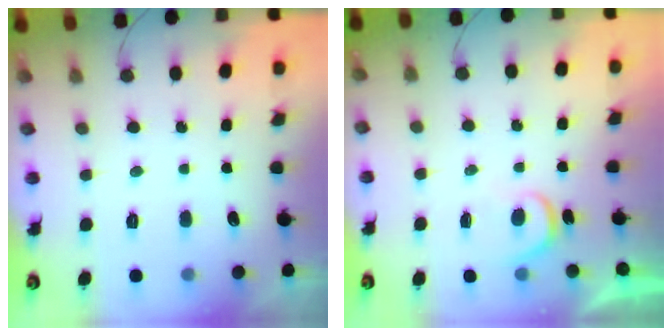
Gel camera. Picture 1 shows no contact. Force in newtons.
{"total": 3.4, "press": 3.4, "slide": 0.4}